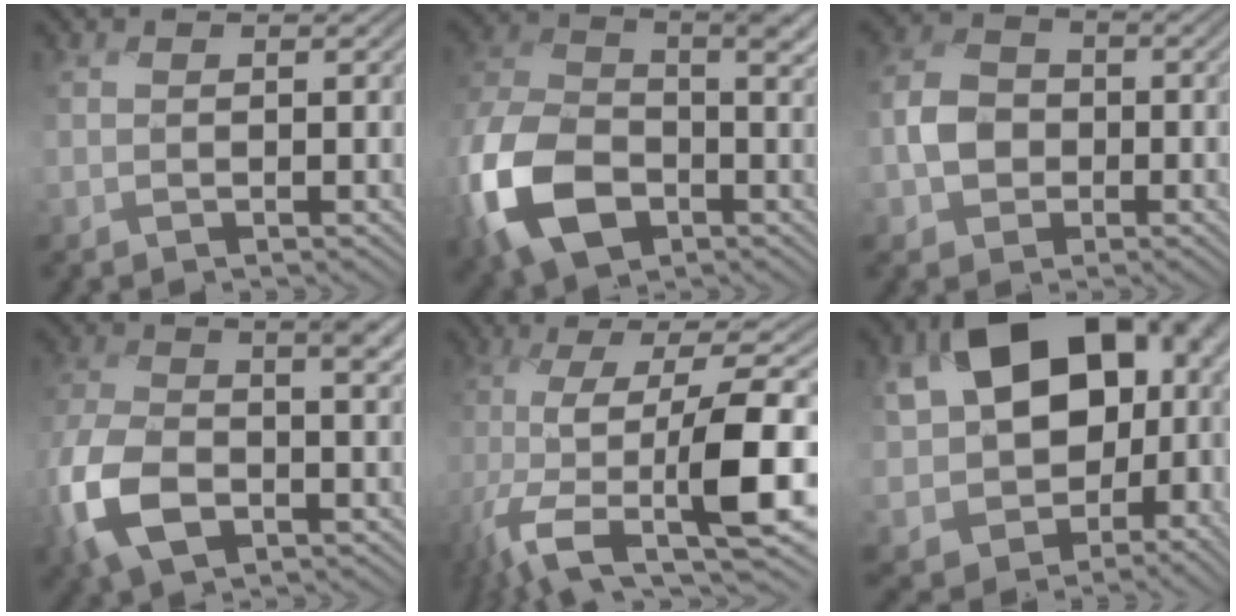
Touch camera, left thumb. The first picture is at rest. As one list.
[{"total": 14.5, "force": [-5.5, 9.4, 9.6], "torque": [-0.251, -0.036, -0.112]}, {"total": 5.0, "force": [-1.9, 4.1, 2.2], "torque": [-0.044, 0.002, -0.053]}, {"total": 10.8, "force": [-3.3, 6.2, 8.3], "torque": [-0.206, -0.028, -0.063]}, {"total": 15.8, "force": [-6.2, 5.7, 13.3], "torque": [-0.259, -0.014, -0.111]}, {"total": 20.0, "force": [3.6, 14.4, 13.4], "torque": [-0.249, -0.032, 0.111]}]